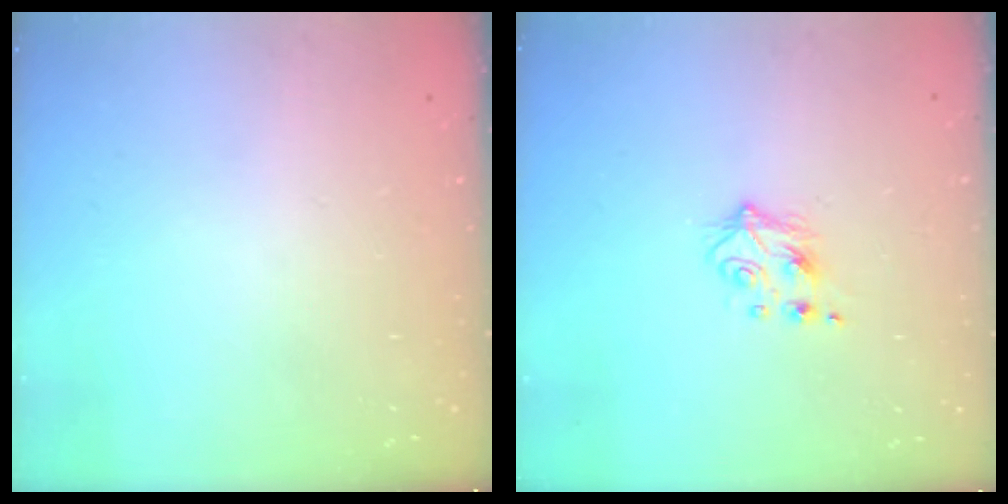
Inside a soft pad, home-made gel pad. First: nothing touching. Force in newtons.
{"total": 5.0, "press": 4.9, "slide": 0.8}